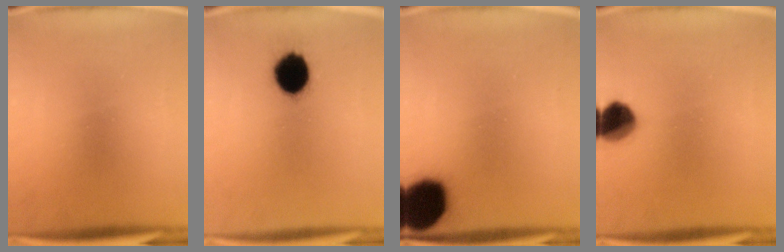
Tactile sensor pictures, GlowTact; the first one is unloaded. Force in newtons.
{"total": 10.8}
{"total": 18.7}
{"total": 8.4}